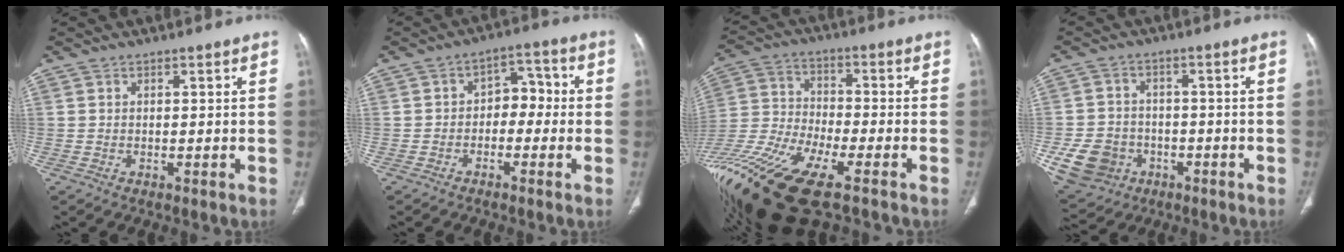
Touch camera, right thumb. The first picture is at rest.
{"total": 5.9, "force": [-1.2, 4.2, 4.0], "torque": [-0.028, 0.035, -0.032]}
{"total": 24.2, "force": [-15.0, 8.0, 17.3], "torque": [-0.446, -0.017, -0.278]}
{"total": 10.9, "force": [-3.7, 9.3, 4.3], "torque": [-0.083, 0.022, -0.050]}